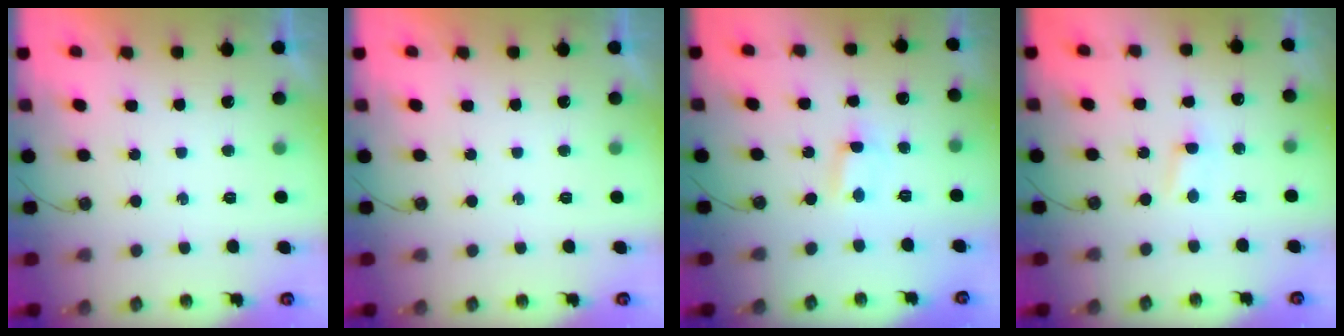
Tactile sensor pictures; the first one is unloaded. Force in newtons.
{"total": 0.0}
{"total": 0.6, "press": 0.4, "slide": 0.5}
{"total": 1.2, "press": 1.1, "slide": 0.2}